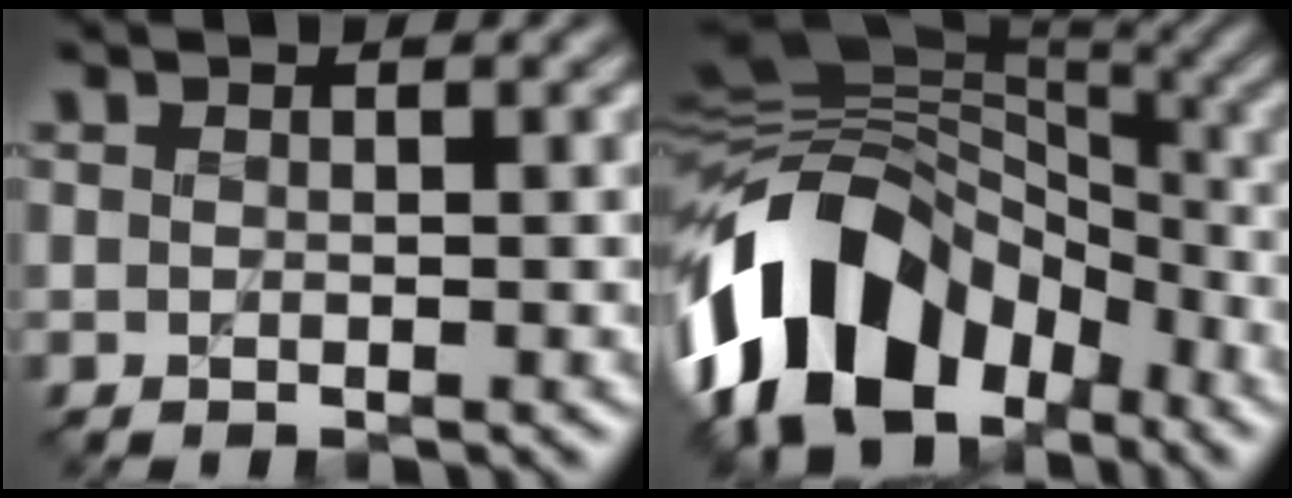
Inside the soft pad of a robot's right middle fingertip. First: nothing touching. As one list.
[{"total": 13.4, "force": [-6.6, 9.2, 7.1], "torque": [-0.139, 0.023, -0.136]}]